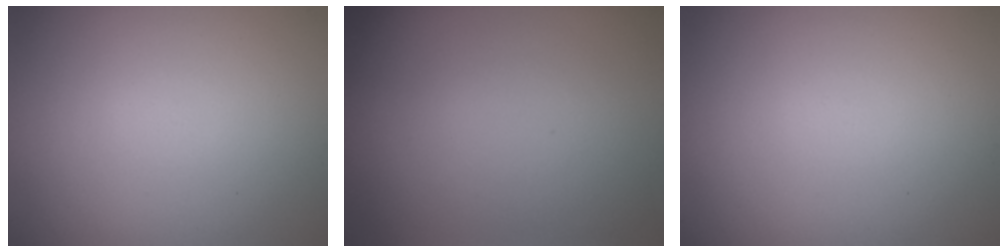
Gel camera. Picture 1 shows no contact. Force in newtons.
{"total": 0.0}
{"total": 0.0}